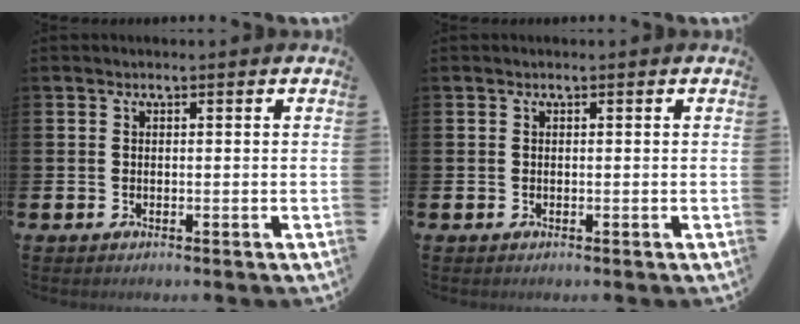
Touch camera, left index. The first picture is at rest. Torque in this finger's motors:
{"motor_torque": [-0.05, 0.06, 0.02, 0.00]}